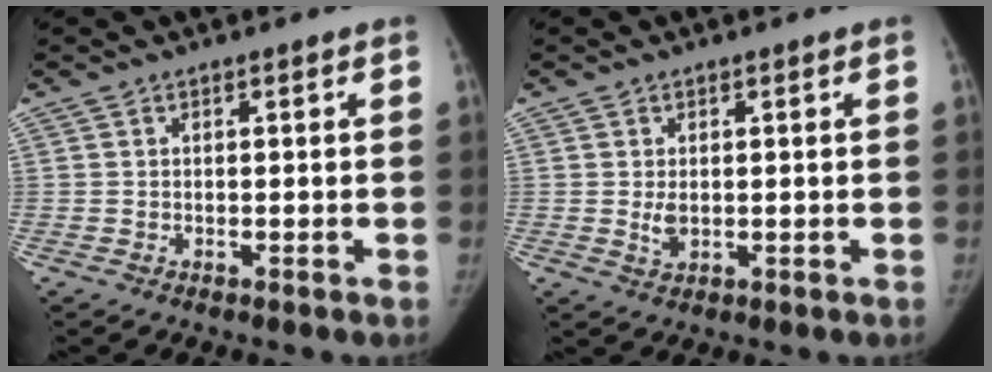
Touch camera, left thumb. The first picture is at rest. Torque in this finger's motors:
{"motor_torque": [-0.43, -0.10, 0.21, 0.41, 0.01]}